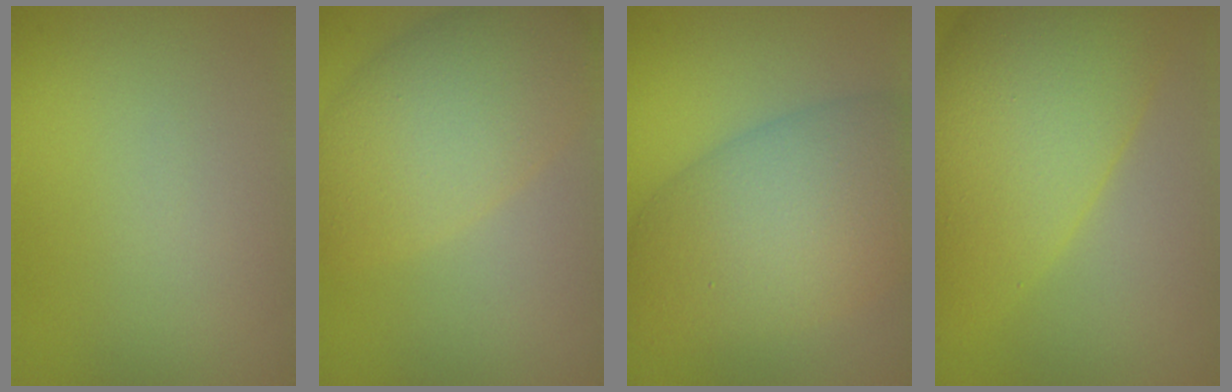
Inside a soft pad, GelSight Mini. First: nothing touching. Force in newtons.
{"total": 7.2, "press": 7.2, "slide": 0.2}
{"total": 9.5, "press": 9.5, "slide": 0.2}
{"total": 11.5, "press": 11.5, "slide": 0.4}